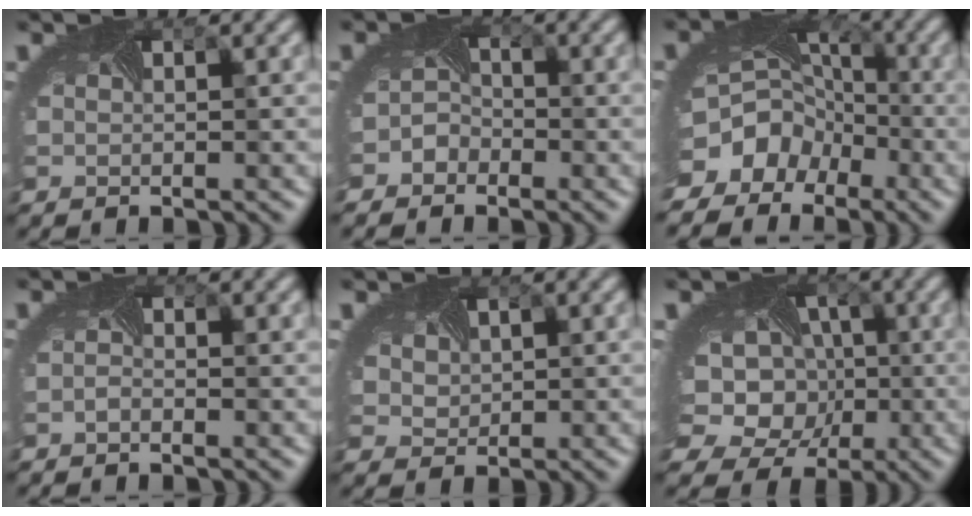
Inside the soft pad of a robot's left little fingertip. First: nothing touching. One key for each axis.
{"total": 2.0, "fx": -1.5, "fy": 1.3, "fz": 0.1, "tx": -0.002, "ty": -0.001, "tz": -0.034}
{"total": 10.5, "fx": -5.8, "fy": 8.2, "fz": 3.1, "tx": -0.069, "ty": -0.033, "tz": -0.091}
{"total": 0.7, "fx": -0.7, "fy": 0.0, "fz": 0.1, "tx": -0.010, "ty": -0.005, "tz": -0.015}
{"total": 3.2, "fx": 1.2, "fy": 2.4, "fz": 1.6, "tx": -0.045, "ty": 0.014, "tz": 0.021}
{"total": 11.8, "fx": -0.3, "fy": 10.0, "fz": 6.3, "tx": -0.119, "ty": -0.005, "tz": -0.029}